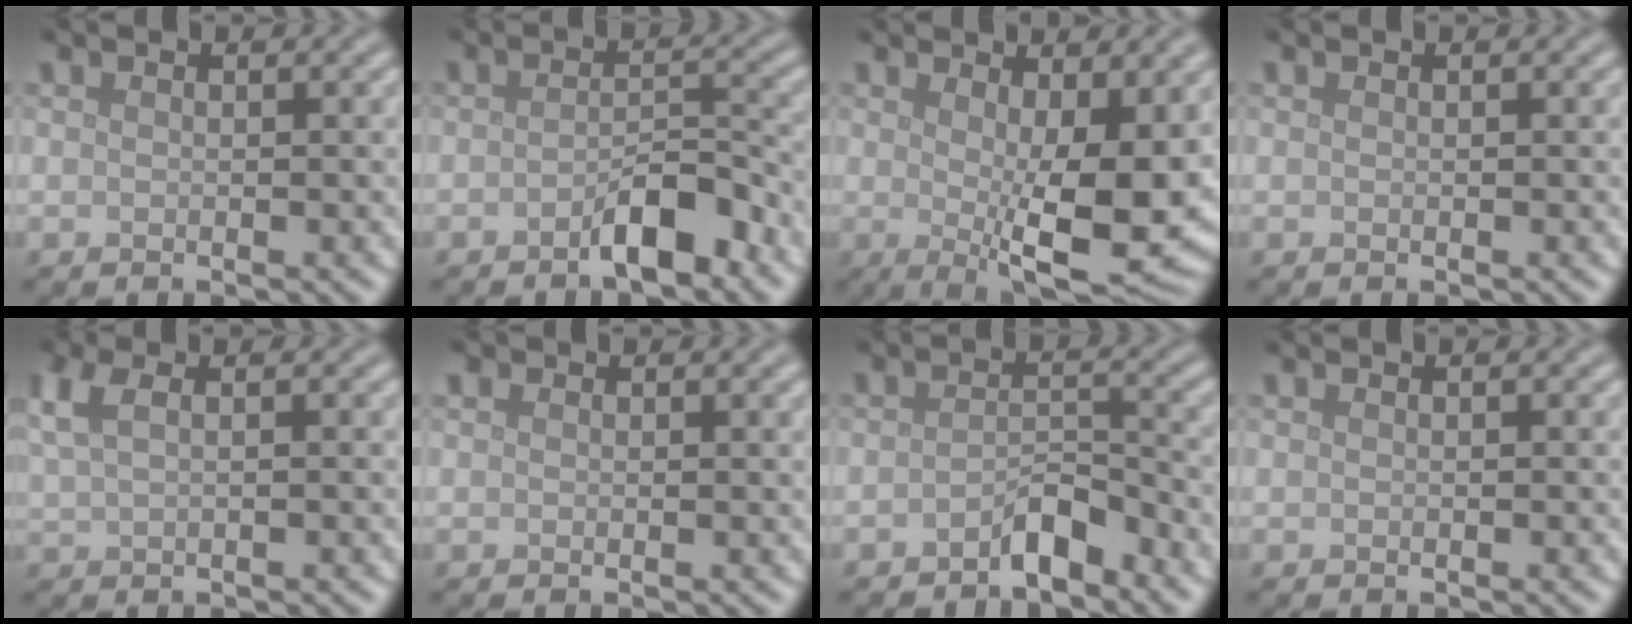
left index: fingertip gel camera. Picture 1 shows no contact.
{"total": 3.6, "force": [-2.3, 1.1, 2.5], "torque": [-0.037, 0.012, -0.042]}
{"total": 9.5, "force": [0.2, 3.0, 9.0], "torque": [-0.130, -0.021, 0.009]}
{"total": 0.0}
{"total": 2.7, "force": [1.3, 1.1, 2.1], "torque": [-0.050, 0.007, 0.027]}
{"total": 0.7, "force": [0.5, 0.3, 0.4], "torque": [-0.003, -0.001, 0.008]}
{"total": 2.5, "force": [-2.1, 0.7, 1.3], "torque": [-0.019, 0.012, -0.037]}
{"total": 0.0}